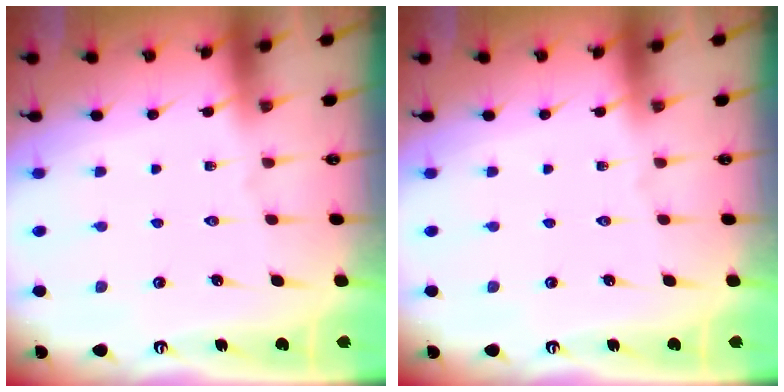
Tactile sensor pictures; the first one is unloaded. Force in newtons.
{"total": 0.0}